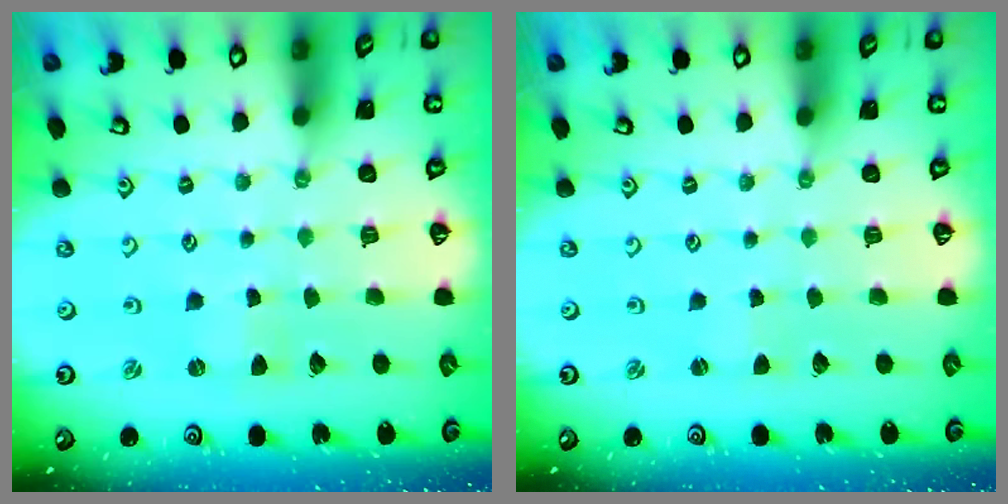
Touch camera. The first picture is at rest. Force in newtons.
{"total": 0.7, "press": 0.7, "slide": 0.1}